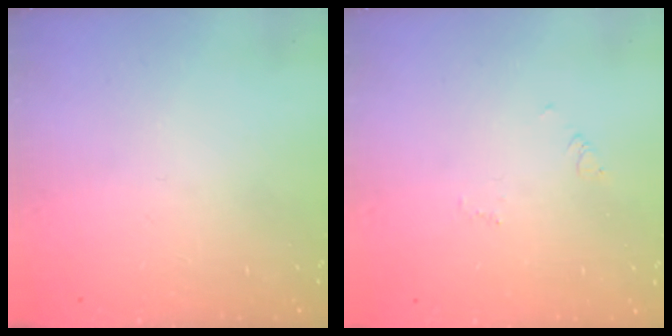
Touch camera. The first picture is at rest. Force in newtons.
{"total": 2.7, "press": 2.7, "slide": 0.2}